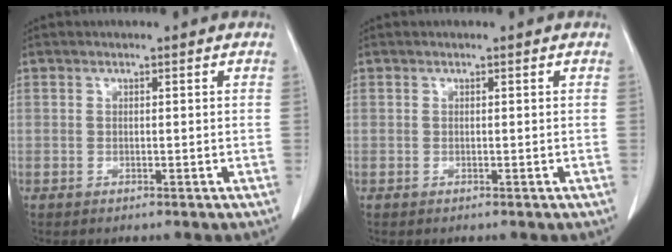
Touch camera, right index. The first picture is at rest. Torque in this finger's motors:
{"motor_torque": [0.00, 0.00, 0.00, 0.00]}